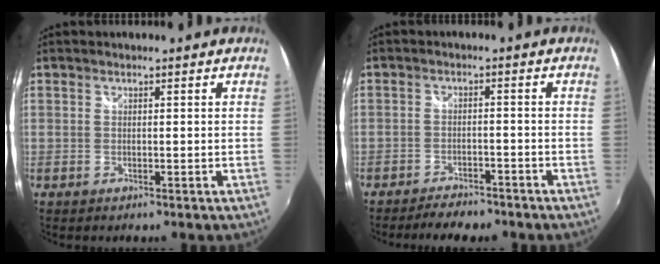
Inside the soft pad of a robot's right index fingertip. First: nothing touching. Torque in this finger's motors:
{"motor_torque": [0.34, -0.32, 0.20, 0.01]}